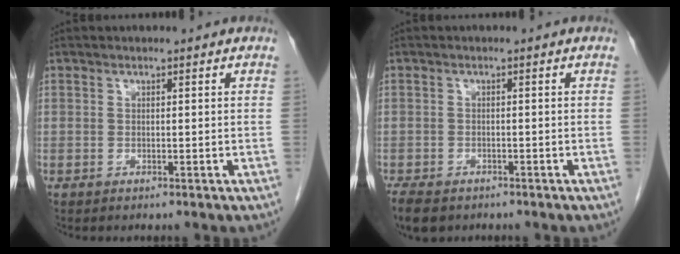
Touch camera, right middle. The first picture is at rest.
{"total": 6.6, "force": [-4.8, 3.3, 3.0], "torque": [-0.056, -0.009, -0.073]}